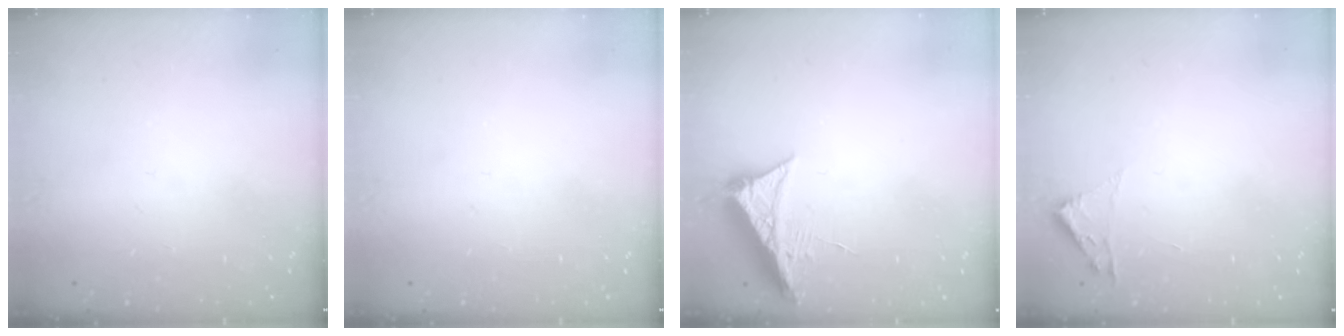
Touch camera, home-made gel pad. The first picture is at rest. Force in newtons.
{"total": 0.0}
{"total": 7.1, "press": 7.1, "slide": 0.8}
{"total": 1.8, "press": 1.8, "slide": 0.2}